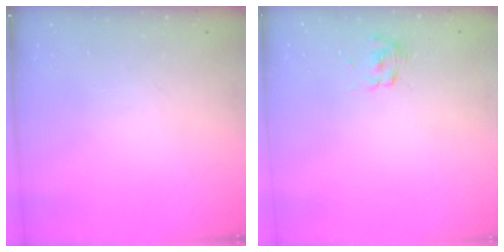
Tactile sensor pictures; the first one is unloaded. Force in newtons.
{"total": 2.7, "press": 2.4, "slide": 1.2}